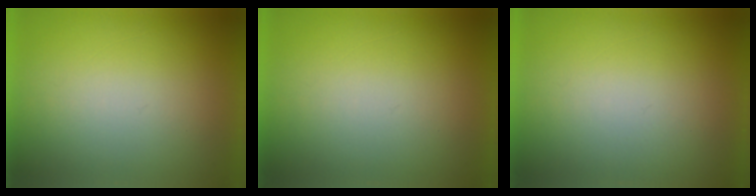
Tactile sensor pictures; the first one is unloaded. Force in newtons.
{"total": 0.0}
{"total": 1.0}